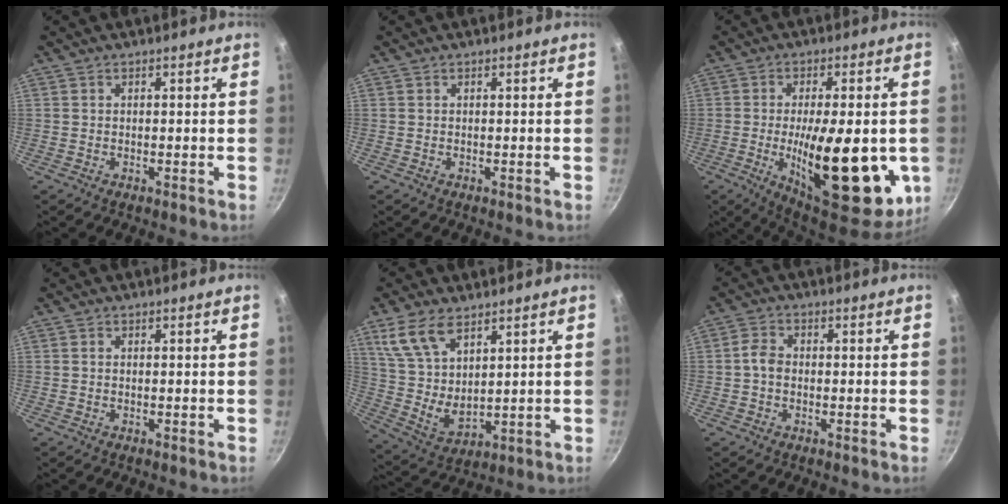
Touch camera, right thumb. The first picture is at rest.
{"total": 0.0}
{"total": 23.8, "force": [-4.2, 8.9, 21.7], "torque": [-0.291, -0.013, -0.049]}
{"total": 0.5, "force": [0.0, 0.4, 0.3], "torque": [-0.005, 0.004, -0.001]}
{"total": 11.6, "force": [6.5, 5.7, 7.8], "torque": [-0.138, -0.036, 0.143]}
{"total": 3.4, "force": [-0.5, 2.5, 2.2], "torque": [-0.039, 0.015, -0.016]}